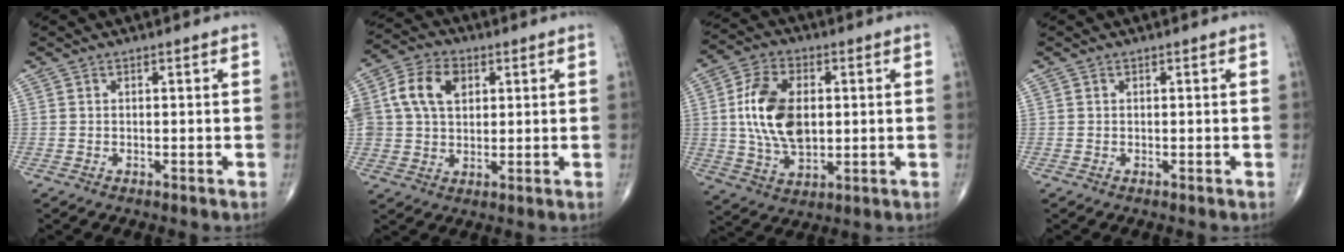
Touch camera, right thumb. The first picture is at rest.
{"total": 11.4, "force": [3.2, 8.0, 7.5], "torque": [-0.134, 0.009, 0.057]}
{"total": 14.4, "force": [1.4, 8.8, 11.3], "torque": [-0.200, 0.000, 0.028]}
{"total": 0.0}